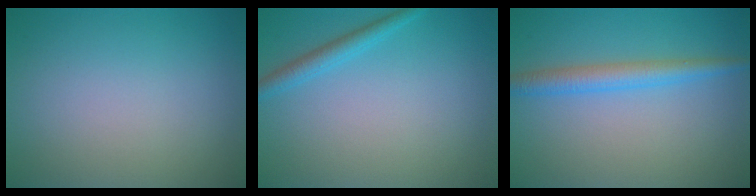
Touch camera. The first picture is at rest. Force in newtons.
{"total": 1.9, "press": 1.9, "slide": 0.1}
{"total": 3.0, "press": 3.0, "slide": 0.1}